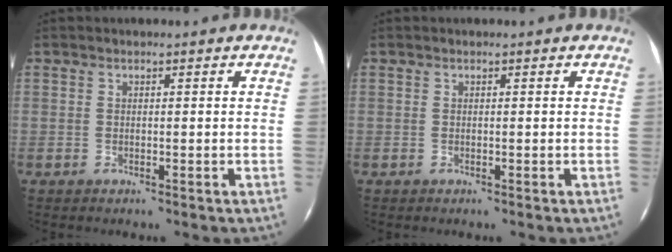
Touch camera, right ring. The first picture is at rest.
{"total": 0.0}